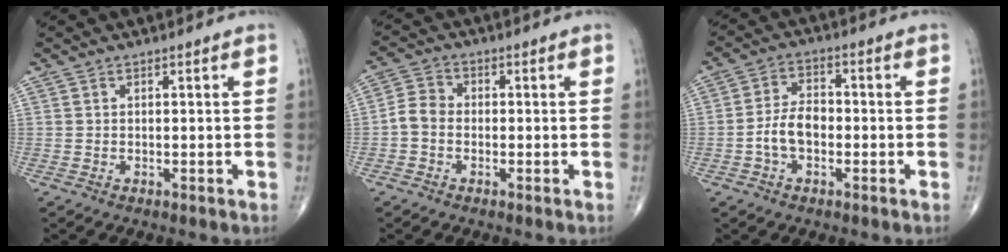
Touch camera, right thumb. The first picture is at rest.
{"total": 4.3, "force": [-1.0, 3.4, 2.4], "torque": [-0.039, 0.014, -0.031]}
{"total": 6.5, "force": [-1.6, 4.0, 4.8], "torque": [-0.083, 0.024, -0.037]}